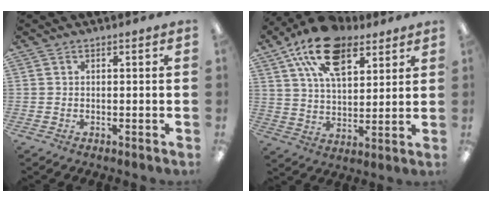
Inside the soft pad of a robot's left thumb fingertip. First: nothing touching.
{"total": 18.0, "force": [10.5, 9.5, 11.0], "torque": [-0.191, -0.033, 0.187]}